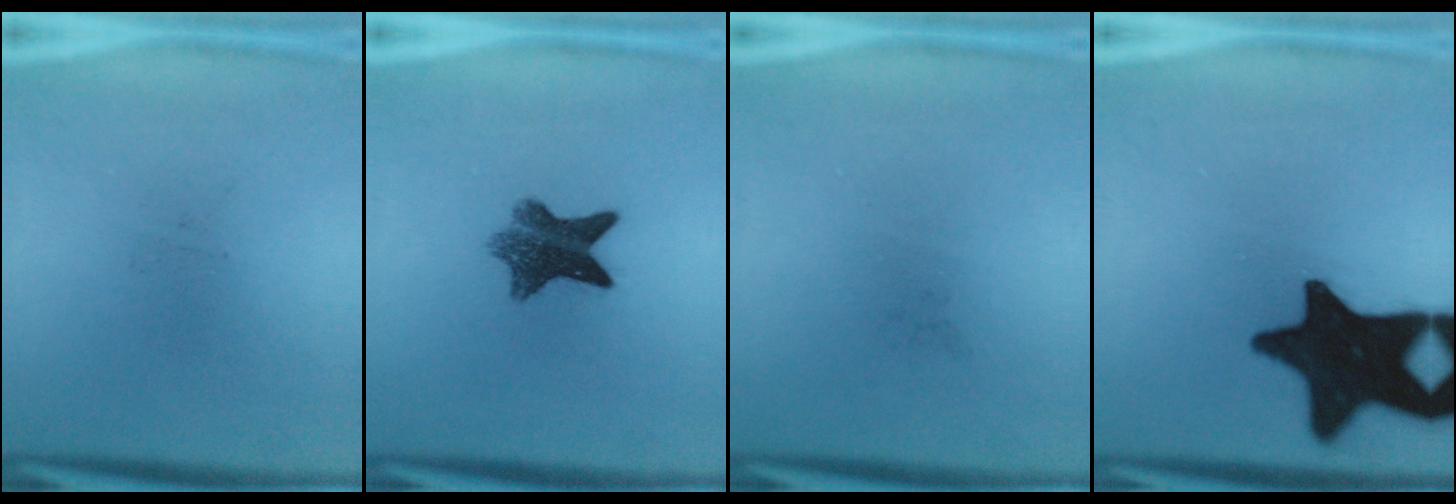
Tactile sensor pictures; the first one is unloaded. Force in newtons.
{"total": 8.2}
{"total": 0.0}
{"total": 19.6}